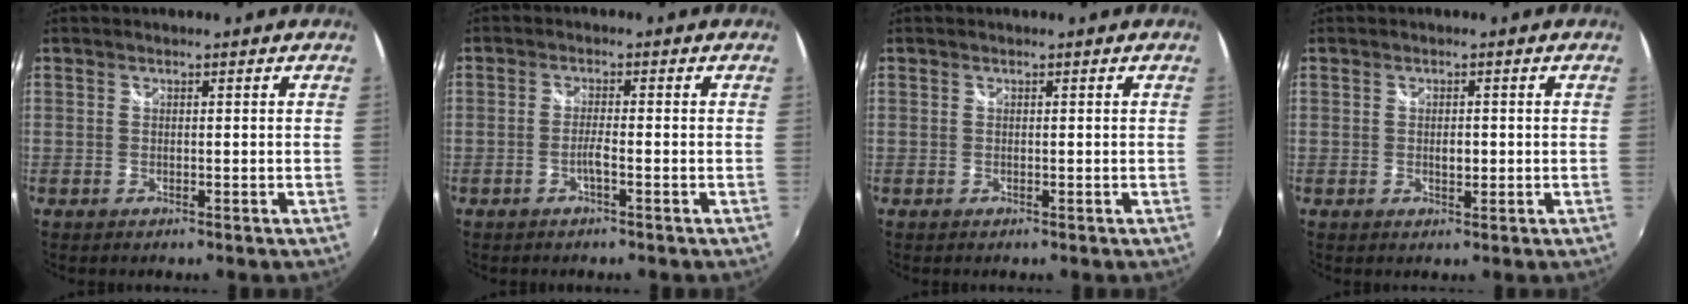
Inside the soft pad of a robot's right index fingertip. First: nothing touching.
{"total": 1.9, "force": [-1.0, -0.2, 1.7], "torque": [-0.032, 0.000, -0.020]}
{"total": 0.0}
{"total": 2.0, "force": [-0.1, 1.2, 1.6], "torque": [-0.025, 0.000, -0.001]}